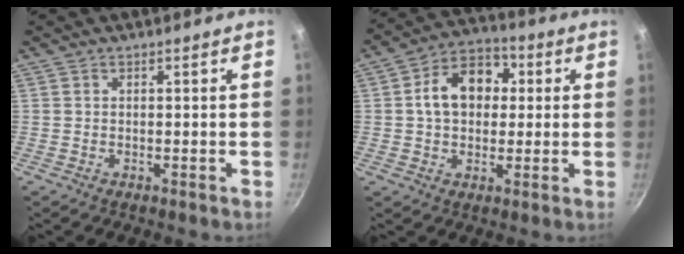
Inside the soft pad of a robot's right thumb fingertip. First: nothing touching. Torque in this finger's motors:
{"motor_torque": [0.49, 2.55, 1.20, 0.26, 0.13]}